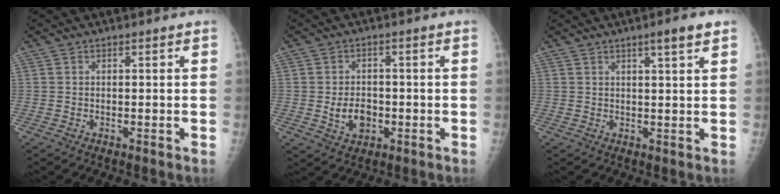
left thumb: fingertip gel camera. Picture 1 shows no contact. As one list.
[{"total": 5.1, "force": [-1.0, 3.8, 3.3], "torque": [-0.043, 0.003, -0.011]}, {"total": 3.9, "force": [2.4, 0.2, 3.1], "torque": [-0.046, -0.012, 0.037]}]